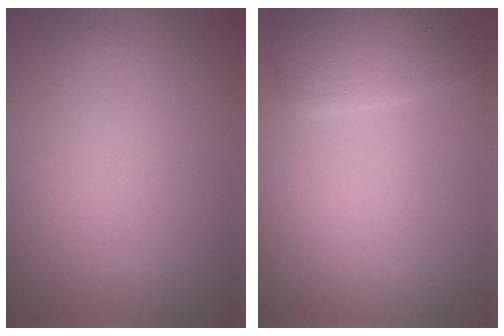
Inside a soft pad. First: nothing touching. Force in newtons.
{"total": 2.8, "press": 2.8, "slide": 0.2}